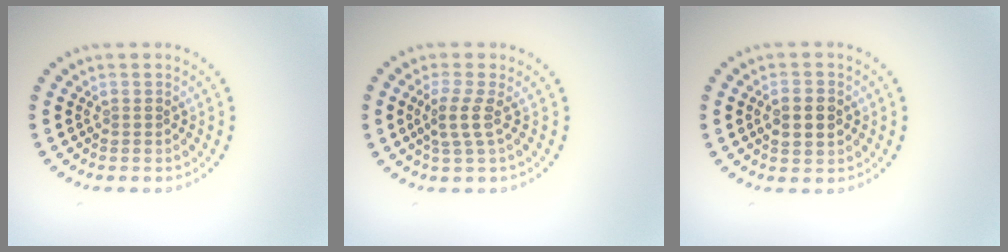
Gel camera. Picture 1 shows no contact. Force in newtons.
{"total": 2.1, "press": 1.6, "slide": 1.4}
{"total": 2.6, "press": 2.6, "slide": 0.0}